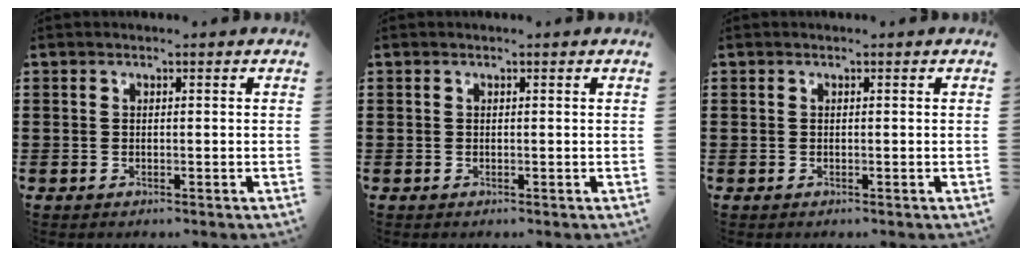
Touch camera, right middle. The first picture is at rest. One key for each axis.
{"total": 0.0}
{"total": 0.0}